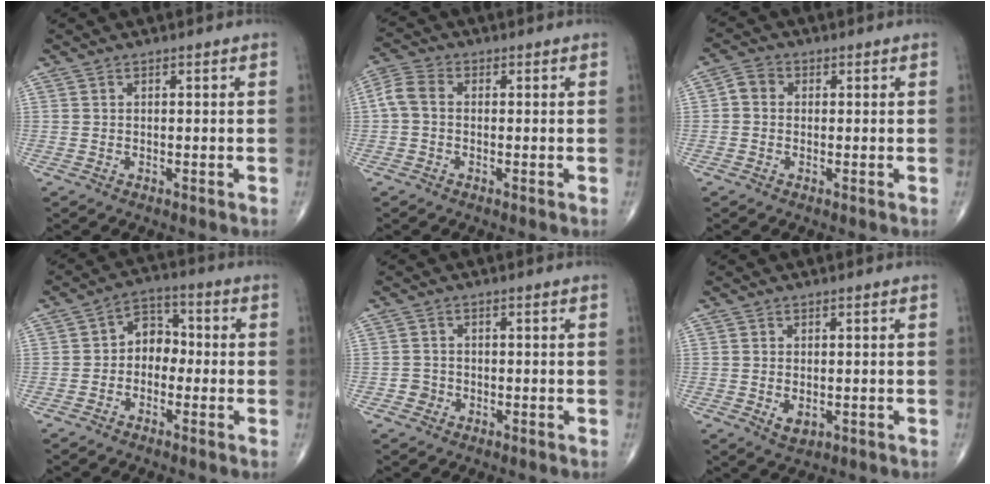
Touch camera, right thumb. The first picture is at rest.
{"total": 4.7, "force": [-0.1, 3.3, 3.3], "torque": [-0.071, 0.014, -0.013]}
{"total": 3.1, "force": [0.0, 2.7, 1.6], "torque": [-0.020, 0.010, -0.009]}
{"total": 6.1, "force": [-1.1, 4.7, 3.7], "torque": [-0.027, 0.029, -0.037]}
{"total": 2.6, "force": [-1.0, 2.4, 0.2], "torque": [0.015, 0.012, -0.022]}
{"total": 2.8, "force": [-0.4, 1.8, 2.1], "torque": [-0.027, -0.004, 0.000]}